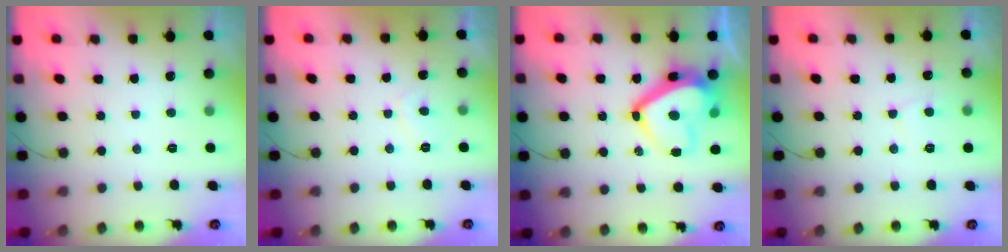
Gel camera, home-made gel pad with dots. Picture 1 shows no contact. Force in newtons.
{"total": 2.0, "press": 1.9, "slide": 0.5}
{"total": 15.3, "press": 15.1, "slide": 2.5}
{"total": 3.5, "press": 3.5, "slide": 0.4}